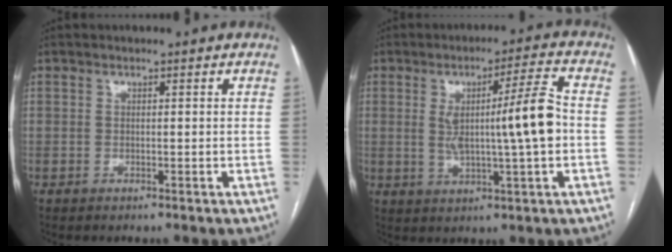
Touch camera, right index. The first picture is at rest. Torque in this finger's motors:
{"motor_torque": [0.30, -0.13, 0.29, 0.11]}